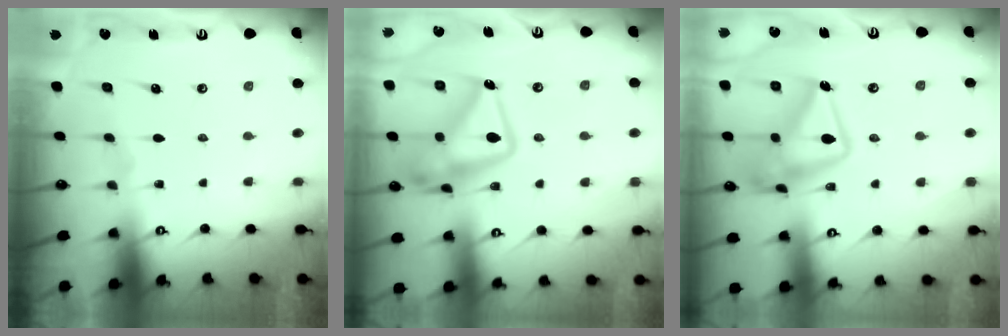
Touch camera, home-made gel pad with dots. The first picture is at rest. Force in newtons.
{"total": 17.6, "press": 17.5, "slide": 1.3}
{"total": 18.6, "press": 18.5, "slide": 1.4}